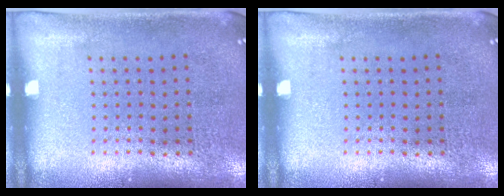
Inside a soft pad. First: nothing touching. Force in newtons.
{"total": 0.0}